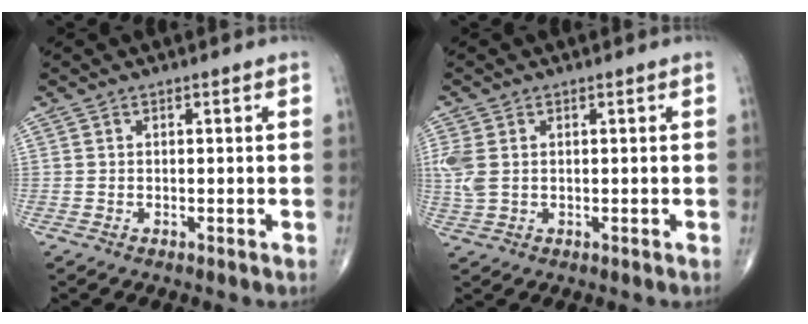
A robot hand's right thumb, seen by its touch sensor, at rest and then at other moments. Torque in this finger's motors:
{"motor_torque": [0.06, 0.08, 0.59, 0.20, 0.07]}